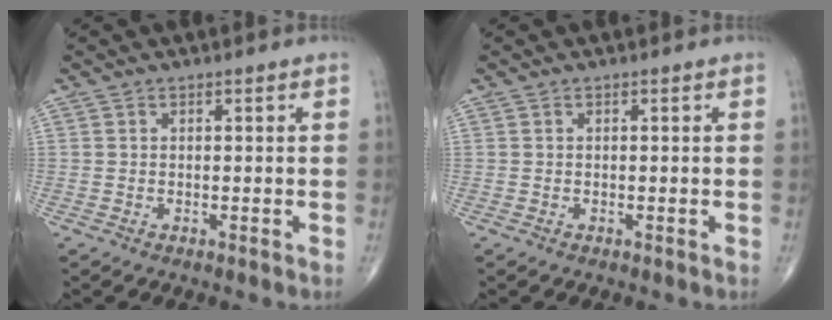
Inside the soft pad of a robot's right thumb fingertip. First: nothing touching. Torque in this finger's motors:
{"motor_torque": [0.02, 0.01, 0.10, 0.02, 0.01]}